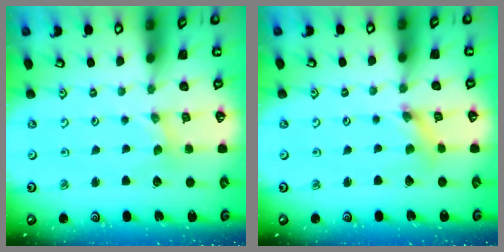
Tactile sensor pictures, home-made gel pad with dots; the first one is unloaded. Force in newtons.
{"total": 2.0, "press": 2.0, "slide": 0.1}